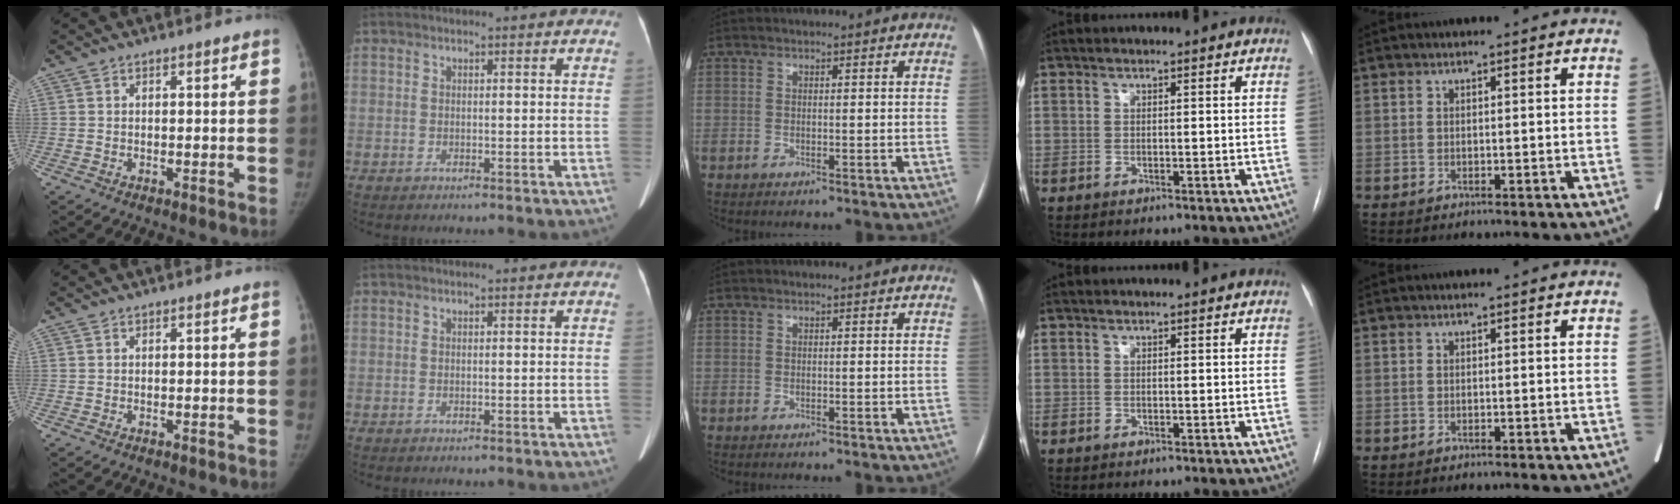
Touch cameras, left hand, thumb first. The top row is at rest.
{}